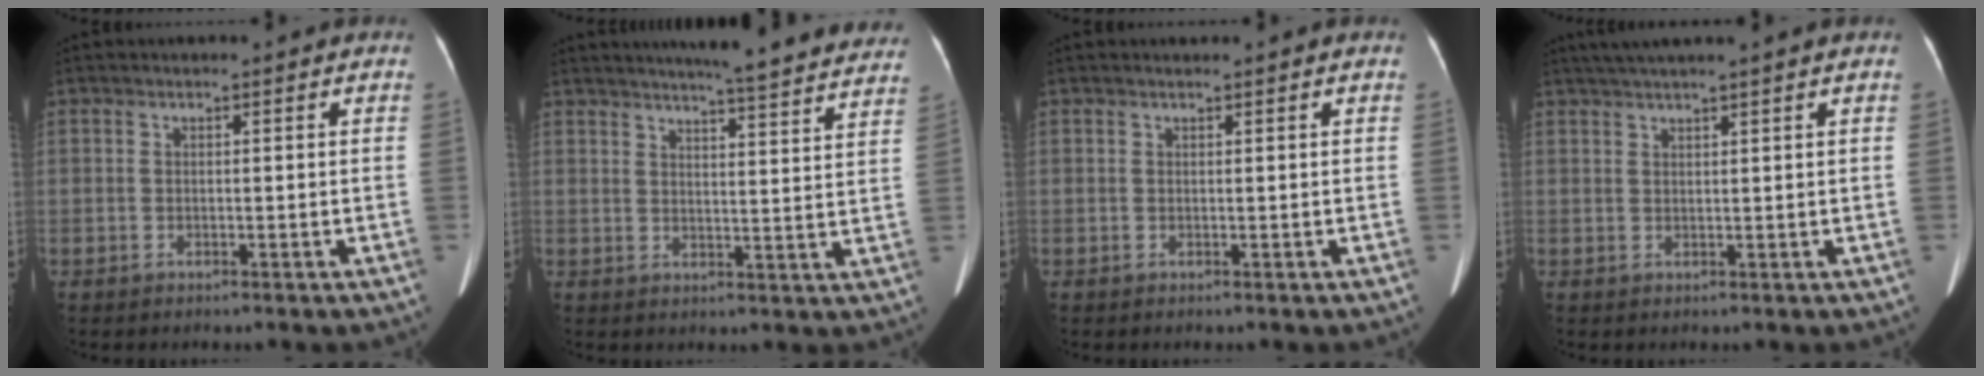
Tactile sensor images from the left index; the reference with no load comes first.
{"total": 20.6, "force": [18.8, 1.2, 8.2], "torque": [-0.109, -0.032, 0.211]}
{"total": 0.9, "force": [-0.7, -0.3, -0.3], "torque": [0.001, 0.001, -0.007]}
{"total": 5.3, "force": [4.2, -1.0, 3.0], "torque": [-0.049, 0.029, 0.075]}